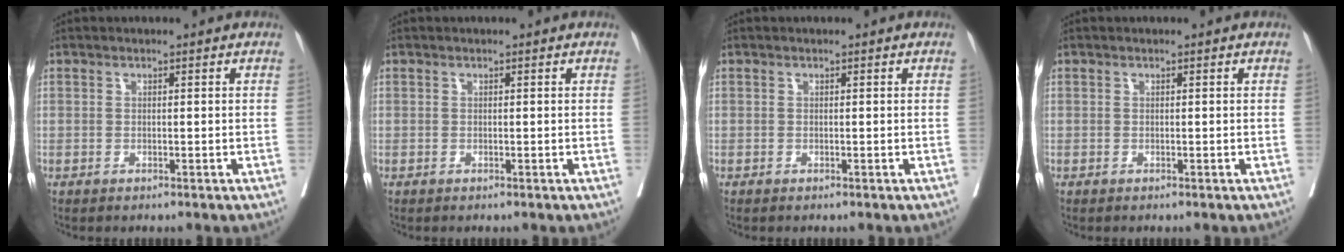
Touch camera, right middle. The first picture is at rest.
{"total": 0.0}
{"total": 0.0}
{"total": 0.0}